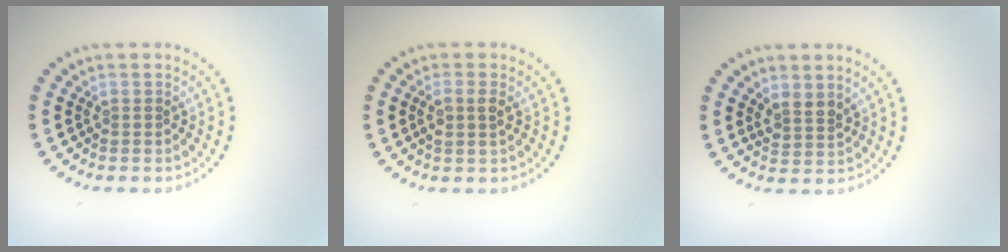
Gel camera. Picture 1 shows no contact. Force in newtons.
{"total": 1.8, "press": 1.7, "slide": 0.6}
{"total": 1.8, "press": 1.4, "slide": 1.0}